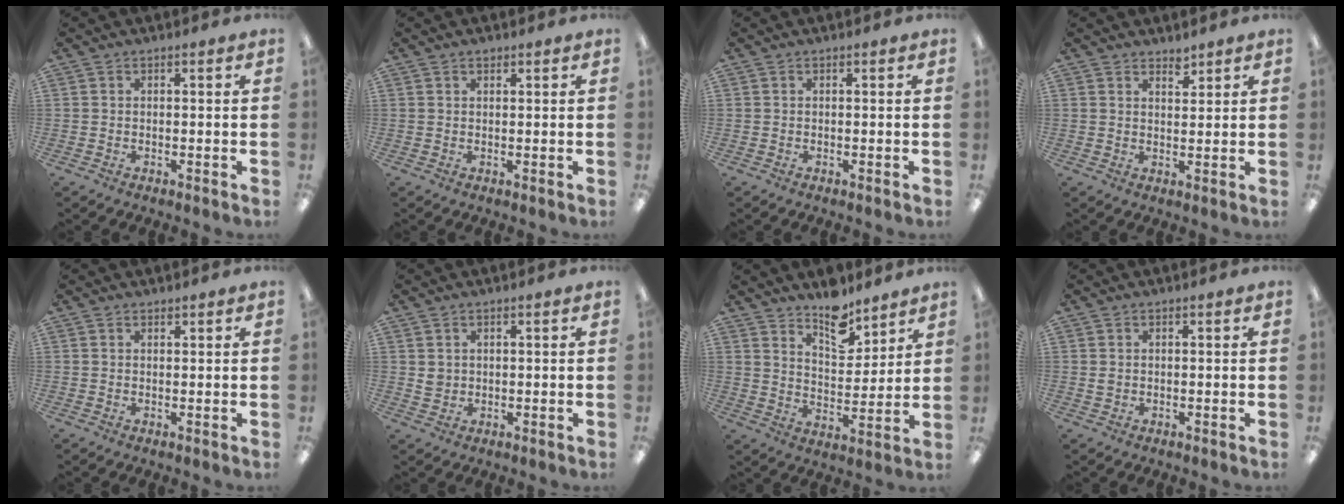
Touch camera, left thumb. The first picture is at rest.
{"total": 1.1, "force": [0.9, 0.4, 0.5], "torque": [-0.002, -0.002, 0.014]}
{"total": 0.0}
{"total": 2.9, "force": [2.7, 1.1, 0.5], "torque": [0.010, -0.021, 0.045]}
{"total": 0.9, "force": [0.8, 0.3, 0.1], "torque": [-0.003, 0.000, 0.016]}
{"total": 2.3, "force": [1.0, 1.9, 0.7], "torque": [-0.008, -0.001, 0.018]}
{"total": 10.4, "force": [8.6, 4.3, 3.9], "torque": [-0.042, -0.066, 0.152]}
{"total": 1.0, "force": [0.3, 0.8, 0.5], "torque": [-0.011, 0.004, 0.005]}